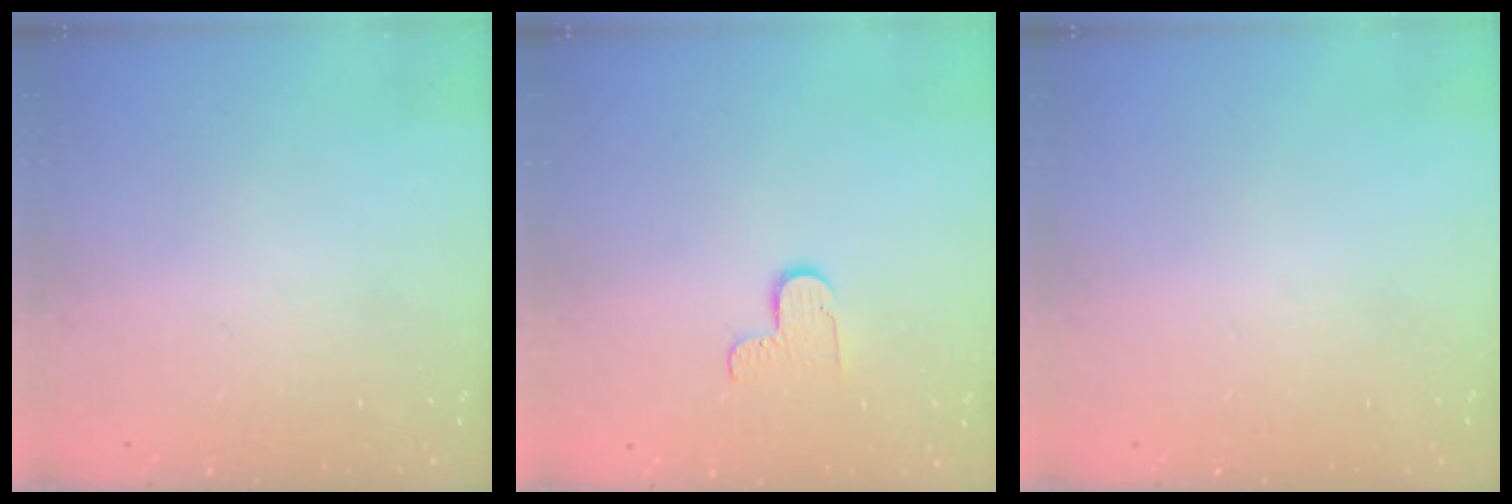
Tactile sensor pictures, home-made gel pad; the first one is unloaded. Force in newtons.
{"total": 5.5, "press": 5.5, "slide": 0.5}
{"total": 0.0}